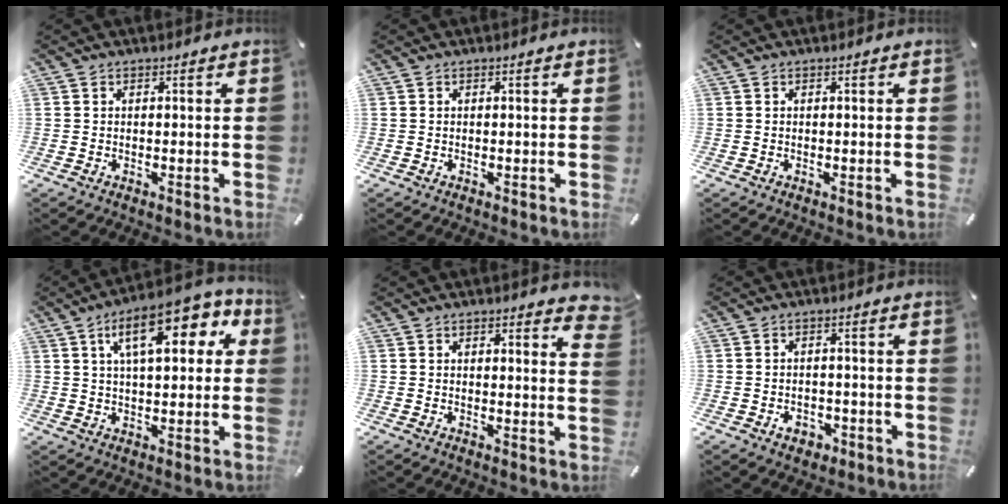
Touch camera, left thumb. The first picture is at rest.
{"total": 0.0}
{"total": 0.0}
{"total": 15.5, "force": [6.7, 6.9, 12.1], "torque": [-0.186, -0.009, 0.107]}
{"total": 2.6, "force": [1.7, 1.1, 1.6], "torque": [-0.012, -0.007, 0.026]}
{"total": 3.5, "force": [-1.6, 2.7, 1.6], "torque": [-0.018, 0.004, -0.031]}